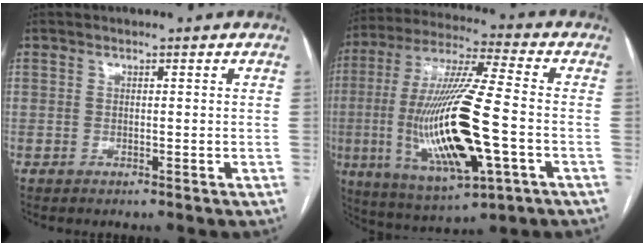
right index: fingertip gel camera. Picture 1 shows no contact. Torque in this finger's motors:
{"motor_torque": [2.14, 0.00, 0.88, 0.21]}